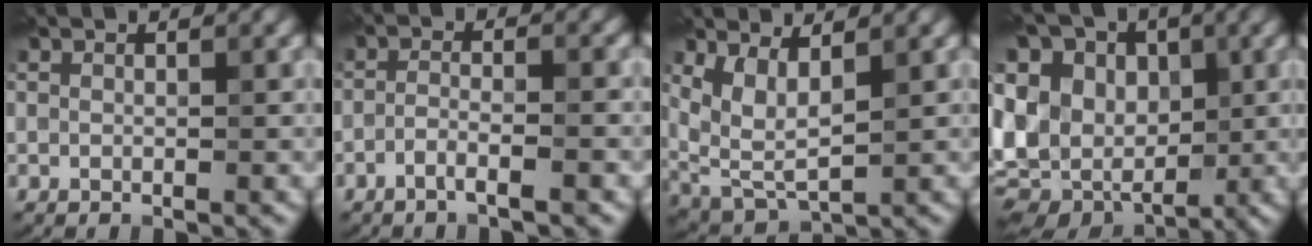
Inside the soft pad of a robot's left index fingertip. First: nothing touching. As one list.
[{"total": 2.3, "force": [-1.5, -0.1, 1.7], "torque": [-0.036, 0.012, -0.032]}, {"total": 4.4, "force": [1.6, 2.0, 3.6], "torque": [-0.089, -0.002, 0.039]}, {"total": 16.9, "force": [4.2, 12.6, 10.5], "torque": [-0.217, 0.043, 0.058]}]